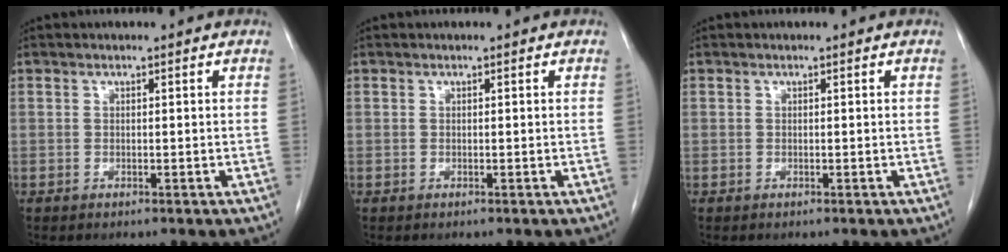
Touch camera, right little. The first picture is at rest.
{"total": 0.0}
{"total": 0.0}